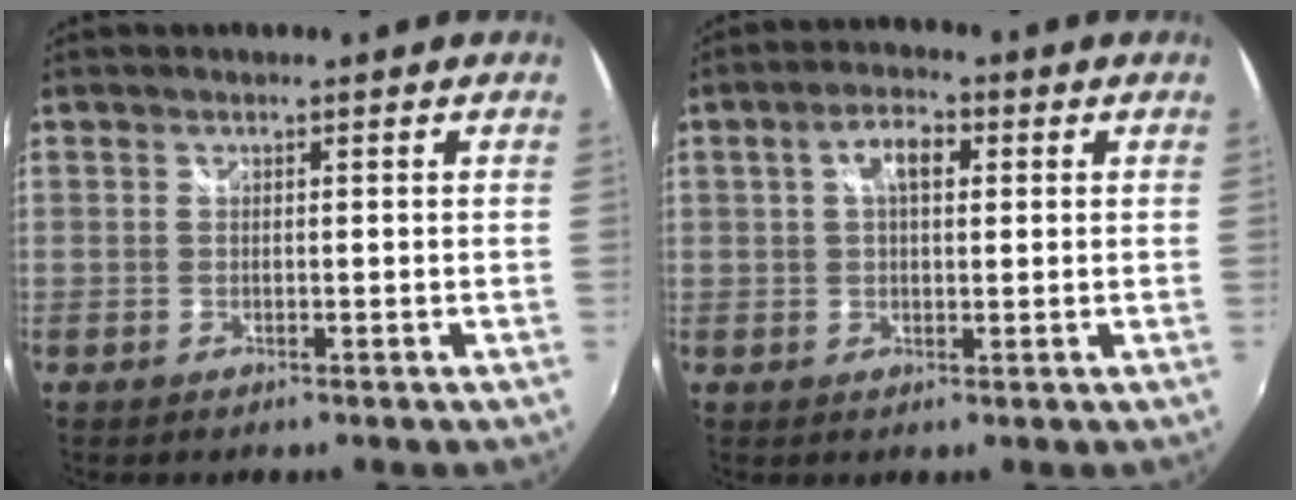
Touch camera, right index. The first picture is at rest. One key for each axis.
{"total": 5.5, "fx": 1.5, "fy": 2.9, "fz": 4.4, "tx": -0.076, "ty": 0.016, "tz": 0.024}